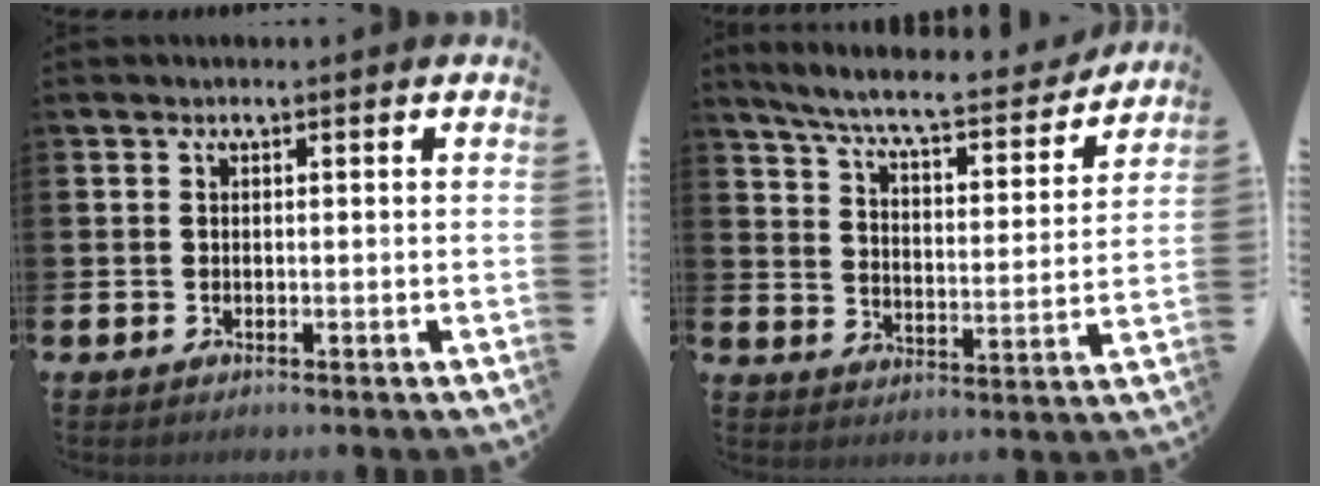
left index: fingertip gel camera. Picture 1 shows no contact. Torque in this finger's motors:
{"motor_torque": [1.04, -1.10, 0.25, 0.17]}